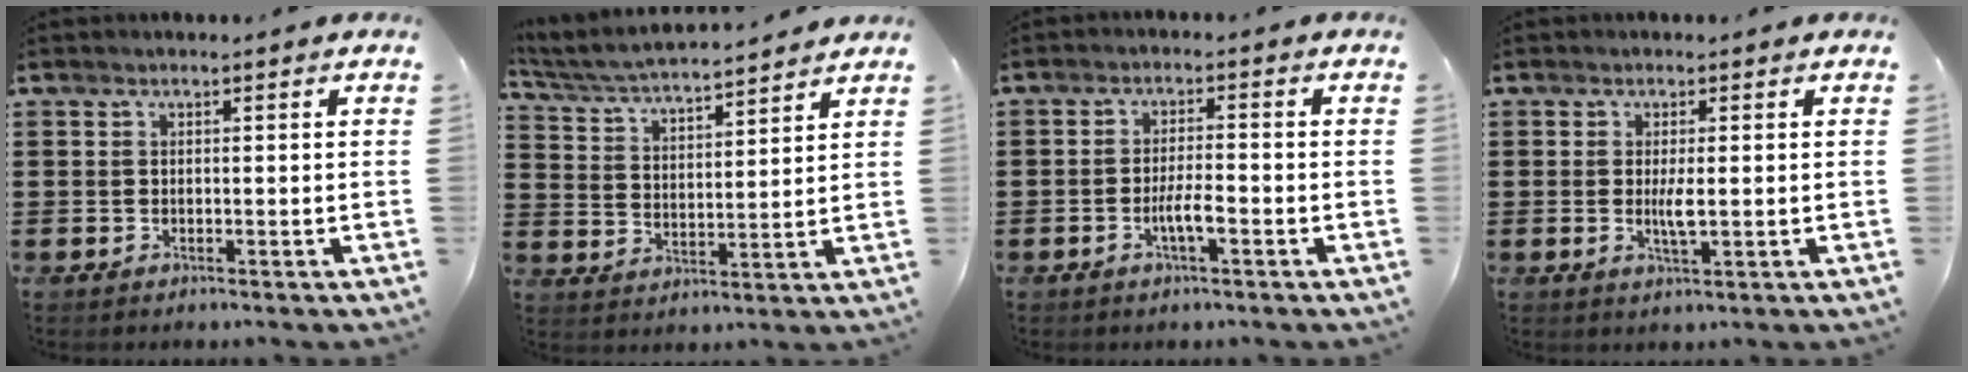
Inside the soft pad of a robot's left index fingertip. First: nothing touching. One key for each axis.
{"total": 4.4, "fx": 4.2, "fy": -0.2, "fz": 1.0, "tx": -0.043, "ty": -0.033, "tz": 0.069}
{"total": 3.8, "fx": -1.4, "fy": 0.8, "fz": 3.5, "tx": -0.066, "ty": 0.001, "tz": -0.027}
{"total": 2.9, "fx": 0.1, "fy": 0.4, "fz": 2.8, "tx": -0.059, "ty": -0.009, "tz": 0.000}